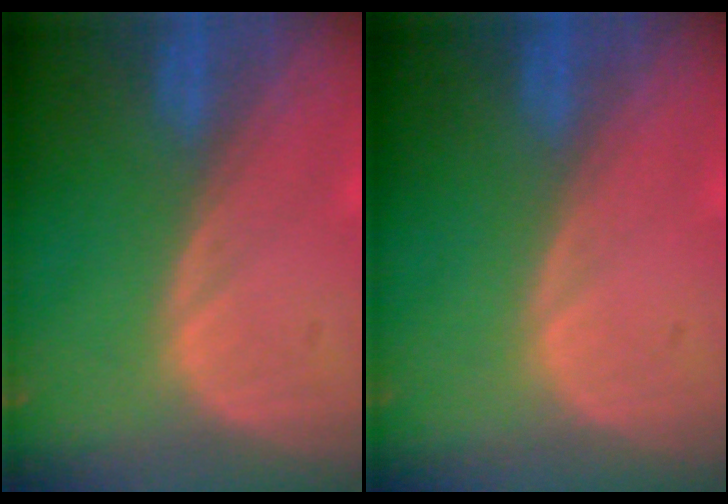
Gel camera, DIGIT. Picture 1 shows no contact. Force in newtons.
{"total": 0.0}